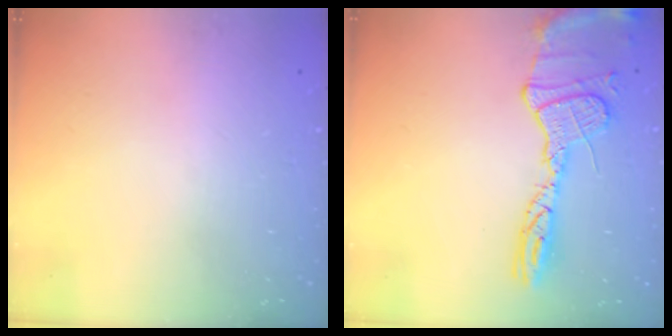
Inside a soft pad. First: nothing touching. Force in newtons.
{"total": 15.6, "press": 15.6, "slide": 1.3}